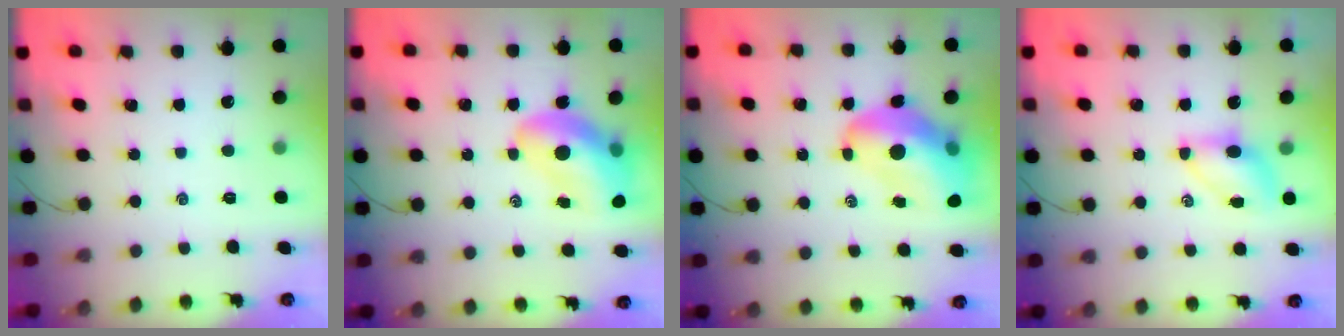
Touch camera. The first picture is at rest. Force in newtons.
{"total": 14.4, "press": 13.9, "slide": 4.0}
{"total": 16.7, "press": 16.1, "slide": 4.6}
{"total": 5.4, "press": 5.4, "slide": 0.7}